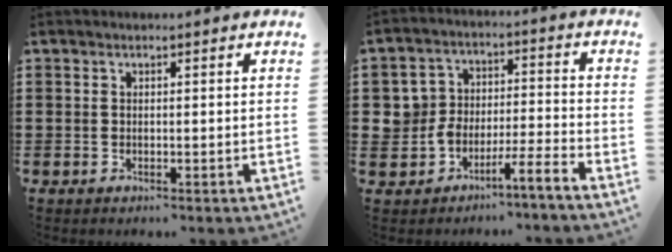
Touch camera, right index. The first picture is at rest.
{"total": 4.8, "force": [-4.6, 1.4, 0.5], "torque": [-0.018, 0.006, -0.097]}